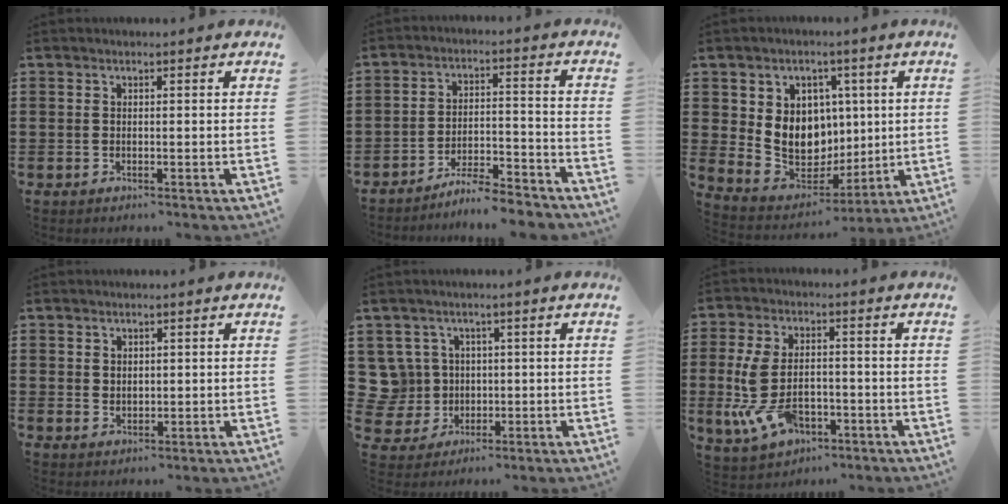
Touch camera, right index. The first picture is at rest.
{"total": 6.2, "force": [-5.9, 0.2, 1.9], "torque": [-0.036, 0.003, -0.115]}
{"total": 9.6, "force": [1.7, 8.6, 4.0], "torque": [-0.101, -0.011, 0.038]}
{"total": 1.6, "force": [1.2, 1.1, 0.3], "torque": [-0.008, 0.004, 0.024]}
{"total": 6.1, "force": [1.2, 5.9, 1.0], "torque": [-0.072, 0.004, 0.022]}
{"total": 8.8, "force": [-2.2, 5.1, 6.8], "torque": [-0.174, -0.003, -0.047]}